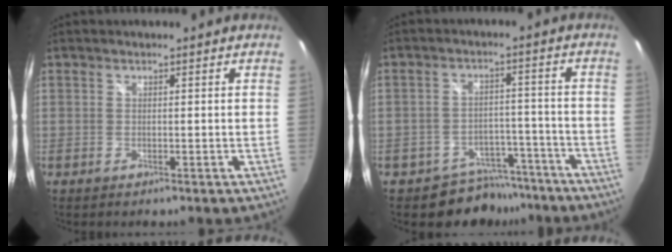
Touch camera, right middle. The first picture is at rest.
{"total": 9.0, "force": [-7.3, 5.2, 0.7], "torque": [-0.016, 0.025, -0.090]}